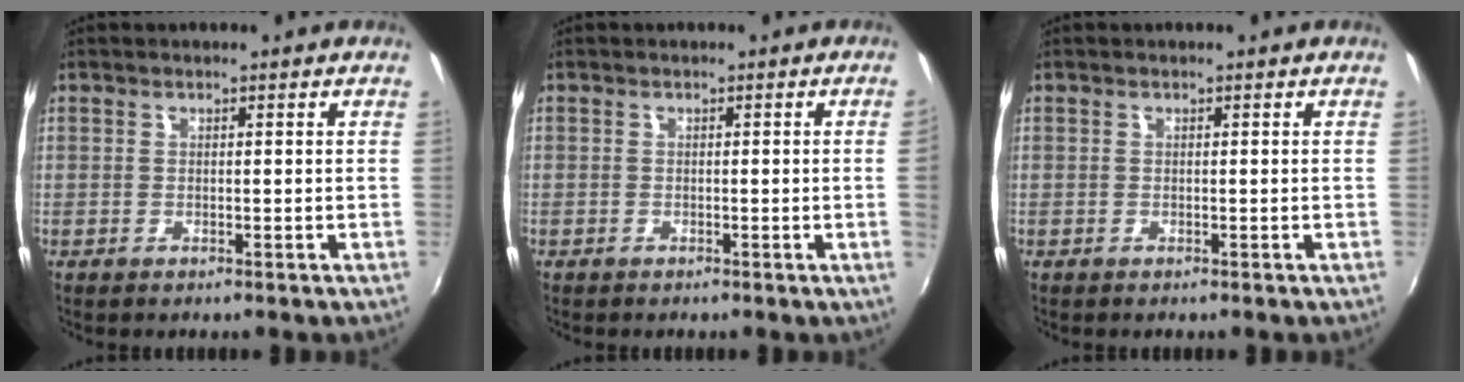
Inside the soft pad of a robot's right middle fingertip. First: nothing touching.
{"total": 1.3, "force": [-0.1, -0.8, 1.0], "torque": [-0.008, -0.011, -0.001]}
{"total": 0.0}